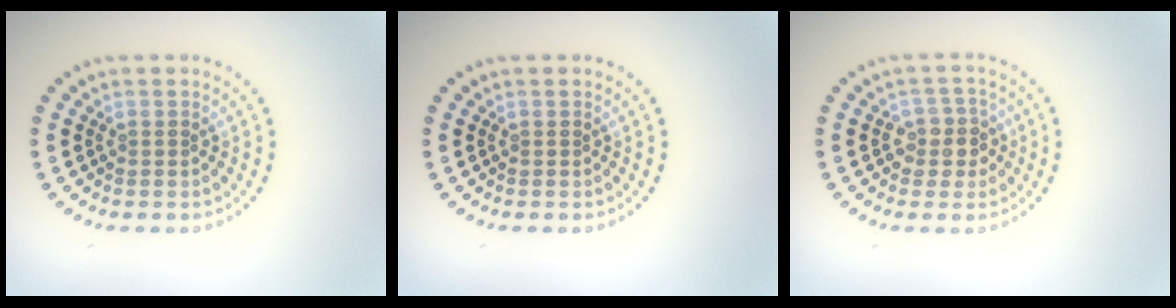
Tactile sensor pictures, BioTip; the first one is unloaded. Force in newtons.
{"total": 0.0}
{"total": 2.5, "press": 2.2, "slide": 1.0}